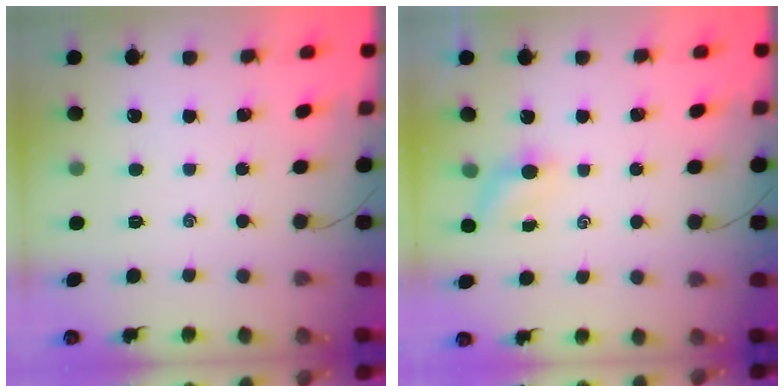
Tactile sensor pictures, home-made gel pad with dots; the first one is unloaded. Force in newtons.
{"total": 4.0, "press": 3.8, "slide": 1.2}